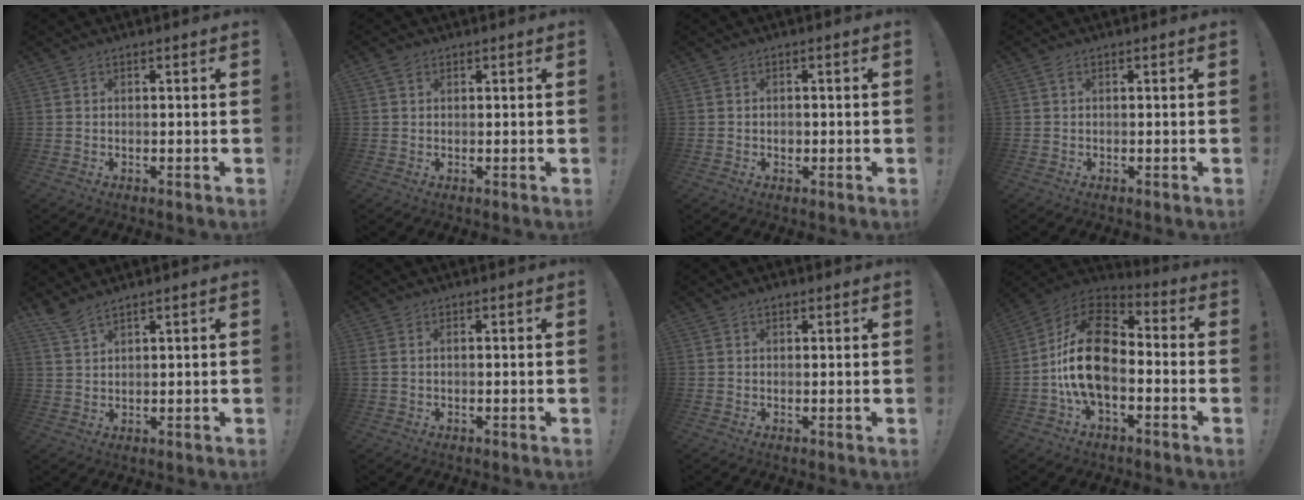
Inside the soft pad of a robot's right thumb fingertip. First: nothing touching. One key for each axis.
{"total": 1.9, "fx": 1.2, "fy": 1.2, "fz": 0.9, "tx": -0.015, "ty": -0.001, "tz": 0.022}
{"total": 1.3, "fx": -0.5, "fy": 1.0, "fz": 0.6, "tx": -0.004, "ty": 0.000, "tz": -0.010}
{"total": 0.6, "fx": 0.1, "fy": 0.2, "fz": 0.5, "tx": -0.008, "ty": 0.000, "tz": 0.001}
{"total": 4.3, "fx": 3.7, "fy": 0.6, "fz": 2.2, "tx": -0.042, "ty": -0.022, "tz": 0.067}
{"total": 1.2, "fx": 0.4, "fy": 0.8, "fz": 0.8, "tx": -0.023, "ty": 0.006, "tz": 0.009}
{"total": 1.2, "fx": 0.6, "fy": 0.8, "fz": 0.6, "tx": -0.007, "ty": 0.000, "tz": 0.011}
{"total": 19.9, "fx": -2.9, "fy": 12.2, "fz": 15.5, "tx": -0.287, "ty": 0.030, "tz": -0.044}